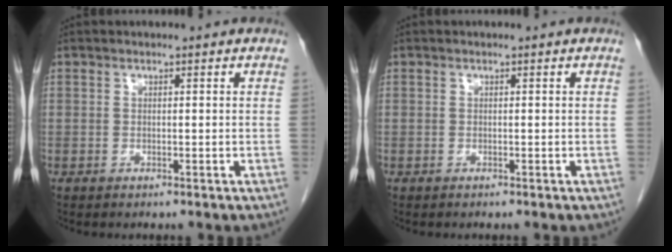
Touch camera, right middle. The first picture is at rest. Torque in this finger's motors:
{"motor_torque": [-0.03, 0.14, -0.03, -0.01]}